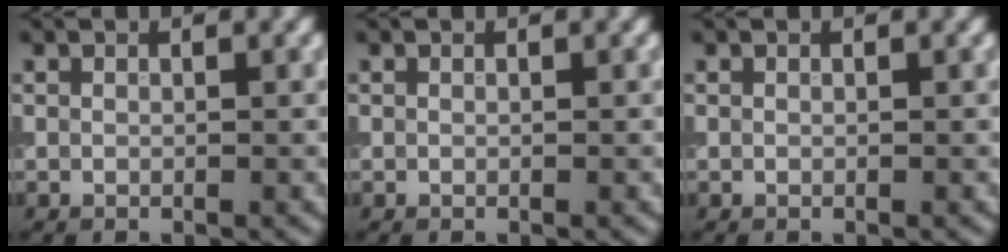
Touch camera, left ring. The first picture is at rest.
{"total": 0.0}
{"total": 0.0}